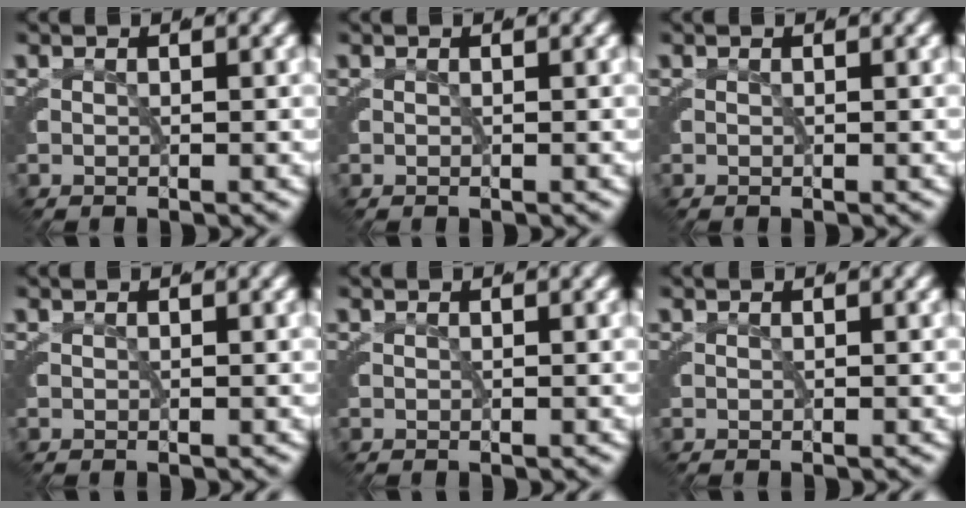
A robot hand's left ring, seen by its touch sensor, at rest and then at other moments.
{"total": 0.0}
{"total": 0.0}
{"total": 0.0}
{"total": 0.0}
{"total": 0.0}